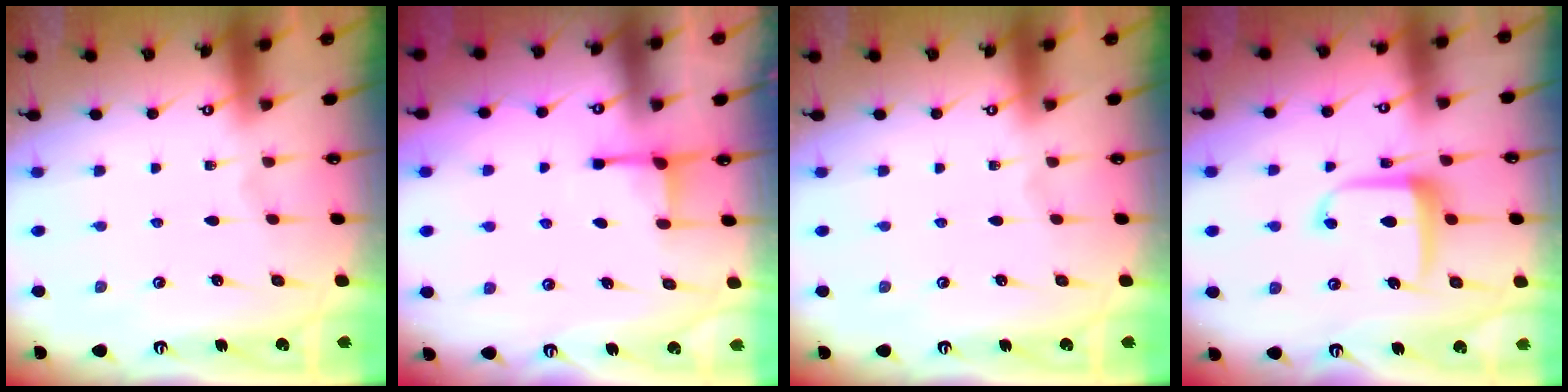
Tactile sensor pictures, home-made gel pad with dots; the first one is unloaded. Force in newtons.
{"total": 2.8, "press": 2.8, "slide": 0.6}
{"total": 0.0}
{"total": 9.3, "press": 9.2, "slide": 0.5}